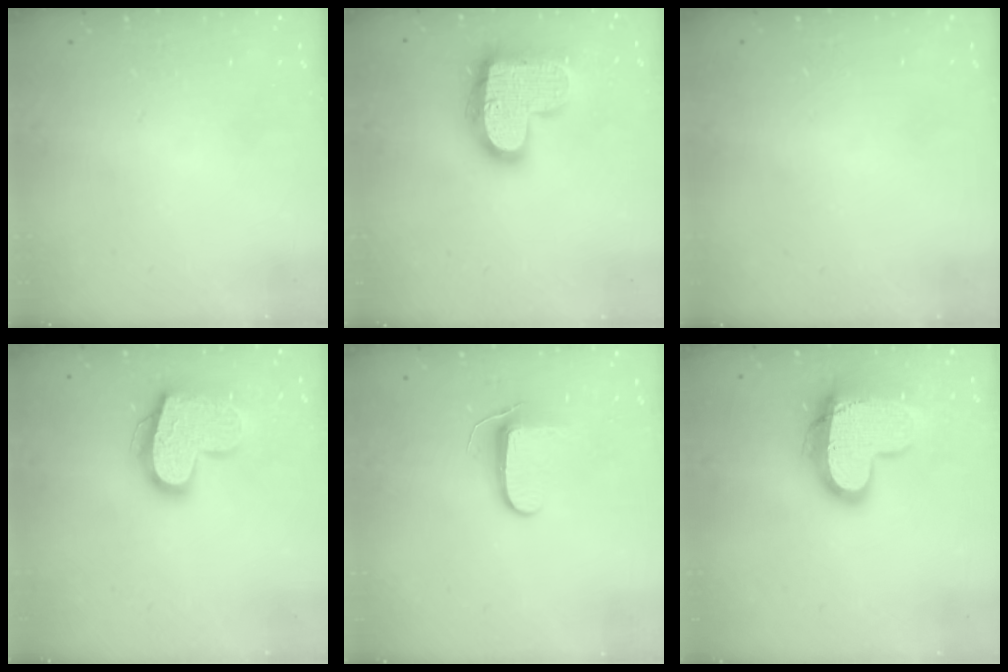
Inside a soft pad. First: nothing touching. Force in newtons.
{"total": 18.9, "press": 18.9, "slide": 1.1}
{"total": 0.6, "press": 0.5, "slide": 0.2}
{"total": 17.6, "press": 17.6, "slide": 1.4}
{"total": 7.7, "press": 7.6, "slide": 0.8}
{"total": 16.2, "press": 16.2, "slide": 1.4}